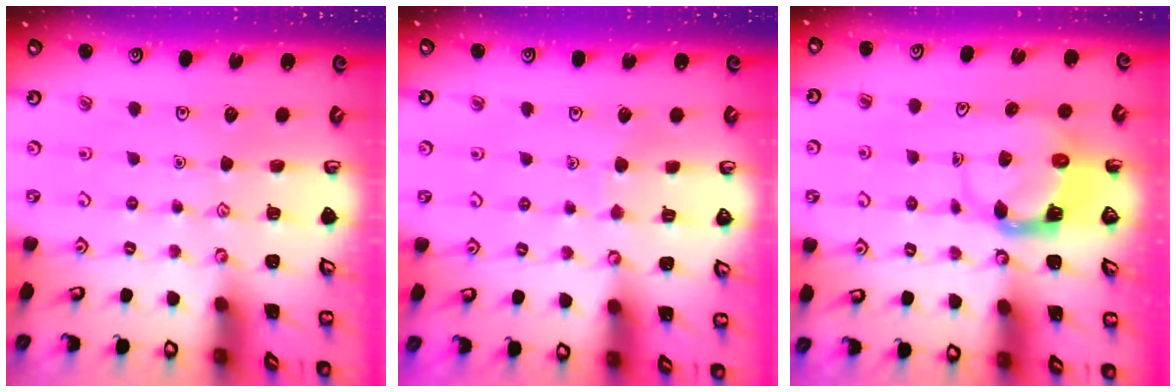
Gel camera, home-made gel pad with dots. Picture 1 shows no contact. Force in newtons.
{"total": 2.3, "press": 2.3, "slide": 0.1}
{"total": 3.9, "press": 3.8, "slide": 0.7}